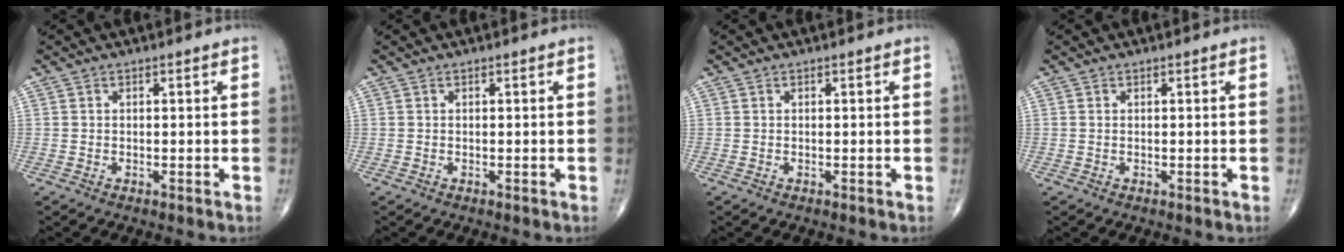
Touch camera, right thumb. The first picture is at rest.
{"total": 0.0}
{"total": 0.0}
{"total": 0.0}